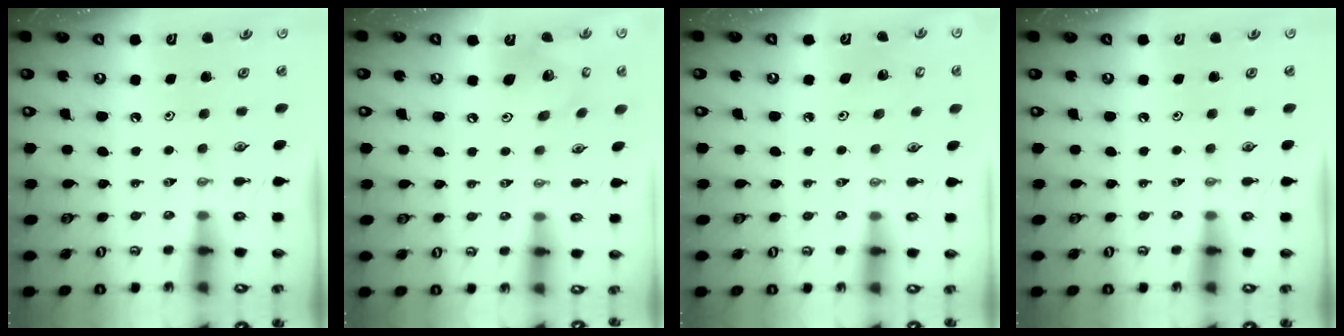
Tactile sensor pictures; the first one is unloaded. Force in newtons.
{"total": 14.4, "press": 14.1, "slide": 3.3}
{"total": 3.1, "press": 3.1, "slide": 0.2}
{"total": 0.0}